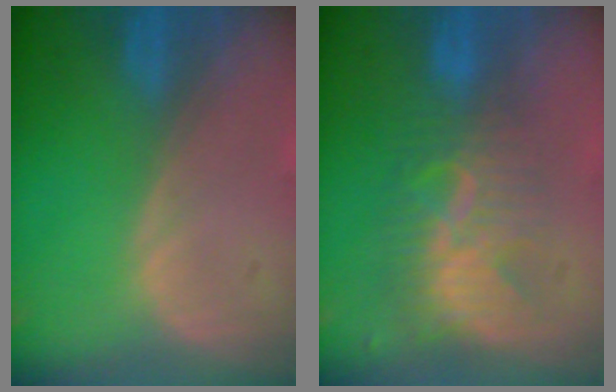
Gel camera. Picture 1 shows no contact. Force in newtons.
{"total": 8.7, "press": 7.6, "slide": 4.3}